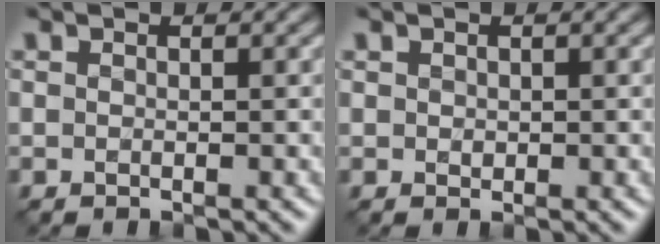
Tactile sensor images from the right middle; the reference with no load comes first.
{"total": 0.5, "force": [0.1, 0.5, 0.2], "torque": [-0.003, -0.003, 0.005]}